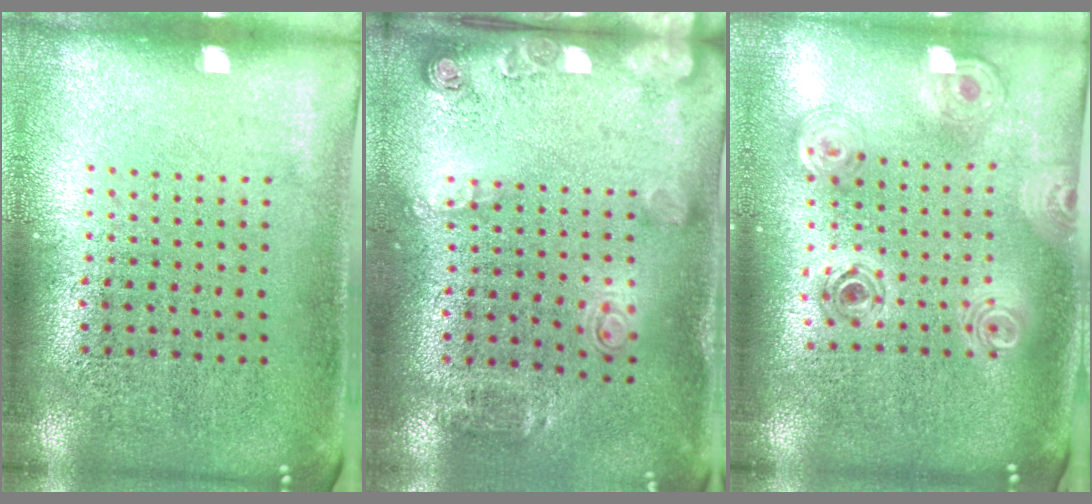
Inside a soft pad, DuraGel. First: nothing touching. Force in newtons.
{"total": 1.9, "press": 1.3, "slide": 1.4}
{"total": 1.1, "press": 1.1, "slide": 0.3}